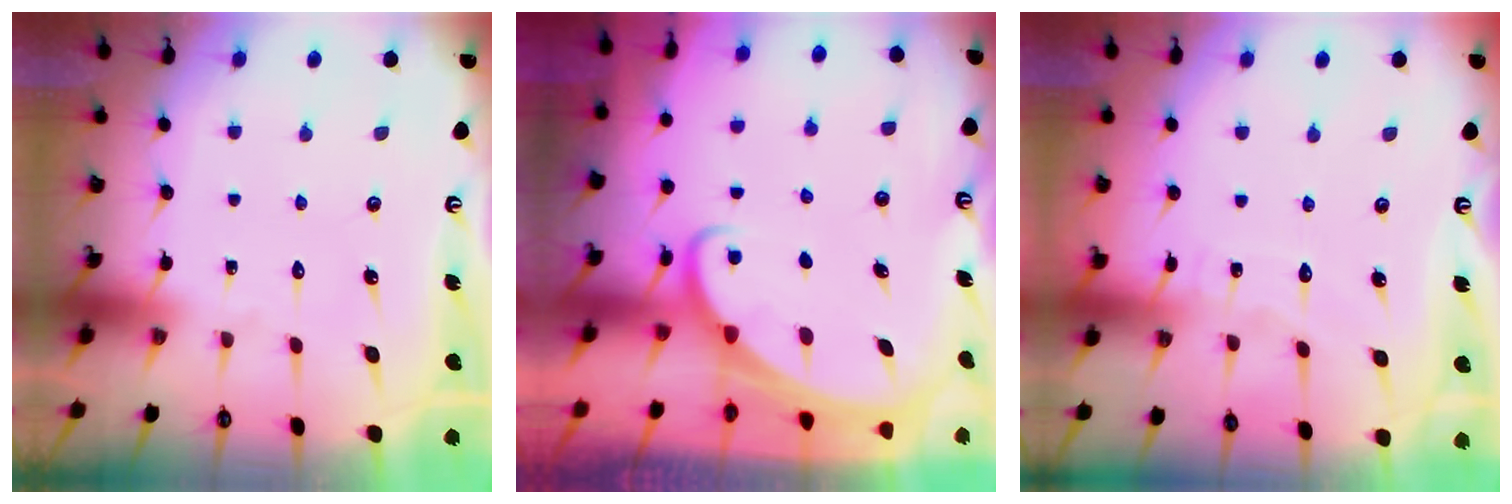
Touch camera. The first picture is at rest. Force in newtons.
{"total": 1.9, "press": 1.9, "slide": 0.2}
{"total": 4.3, "press": 4.3, "slide": 0.2}